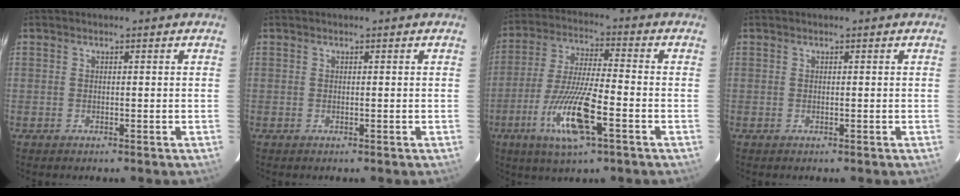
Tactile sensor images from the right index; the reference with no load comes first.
{"total": 0.0}
{"total": 13.0, "force": [-5.2, 1.6, 11.8], "torque": [-0.235, -0.020, -0.095]}
{"total": 0.0}